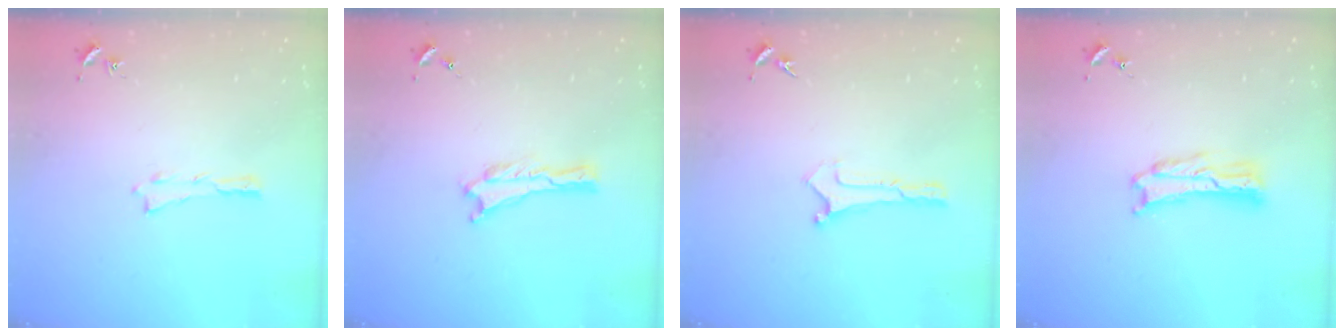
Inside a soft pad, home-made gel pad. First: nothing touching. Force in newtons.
{"total": 0.0}
{"total": 0.0}
{"total": 2.8, "press": 2.7, "slide": 0.4}